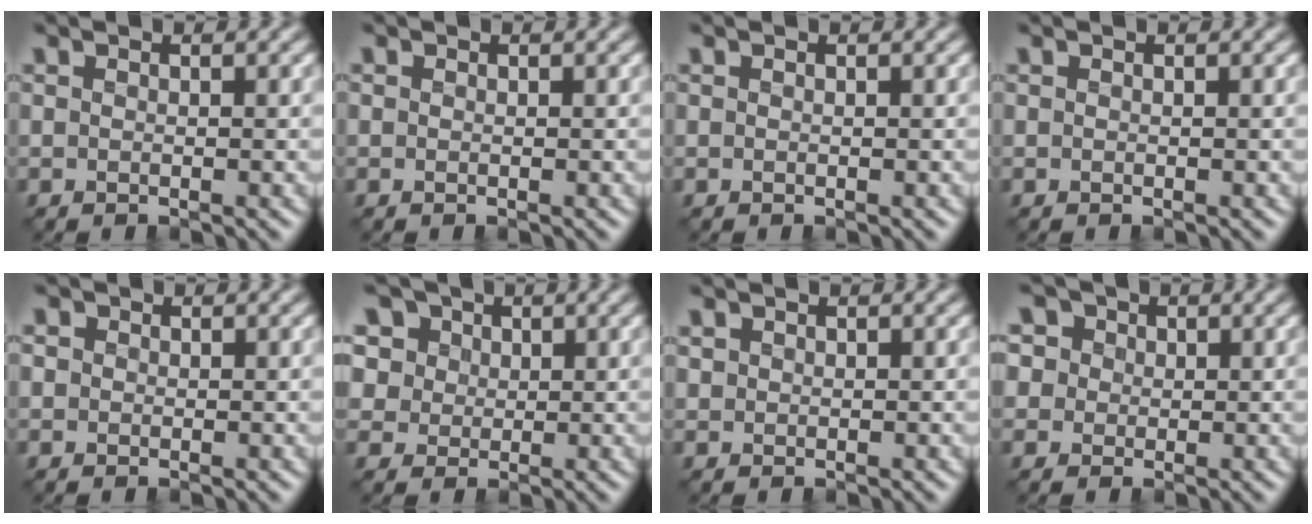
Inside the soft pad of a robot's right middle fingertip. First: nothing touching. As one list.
[{"total": 0.0}, {"total": 0.0}, {"total": 0.0}, {"total": 1.1, "force": [0.2, 1.0, 0.3], "torque": [-0.001, 0.000, -0.005]}, {"total": 10.0, "force": [5.3, 7.4, 4.2], "torque": [-0.112, 0.025, 0.068]}, {"total": 0.6, "force": [0.2, 0.6, 0.1], "torque": [-0.003, -0.003, 0.005]}, {"total": 6.9, "force": [3.2, 5.4, 2.9], "torque": [-0.065, 0.027, 0.022]}]